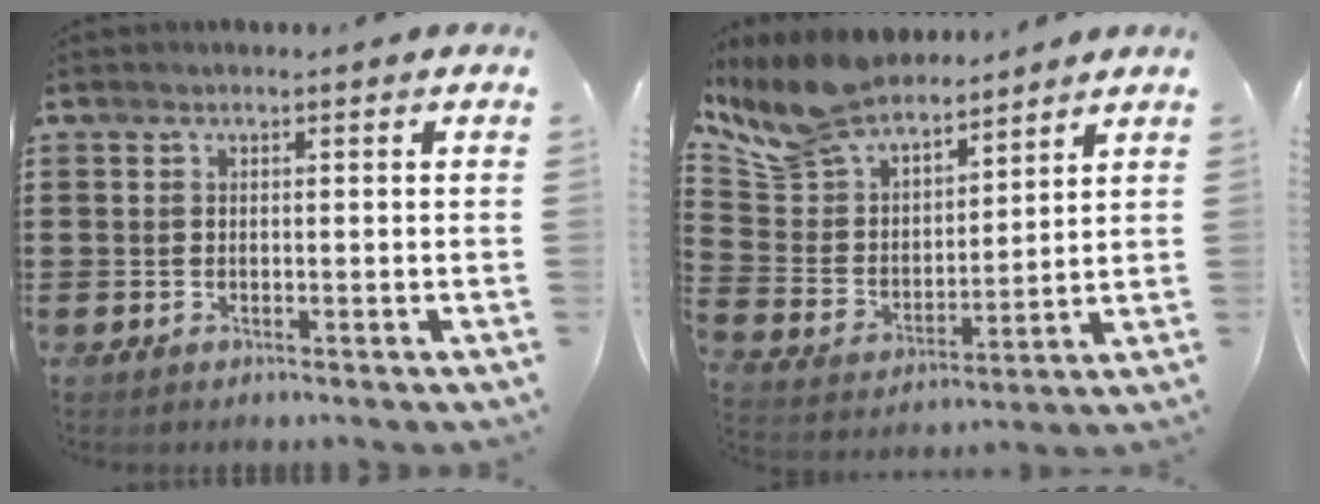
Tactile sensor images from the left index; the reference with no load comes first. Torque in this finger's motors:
{"motor_torque": [2.14, 0.00, 0.60, 0.18]}